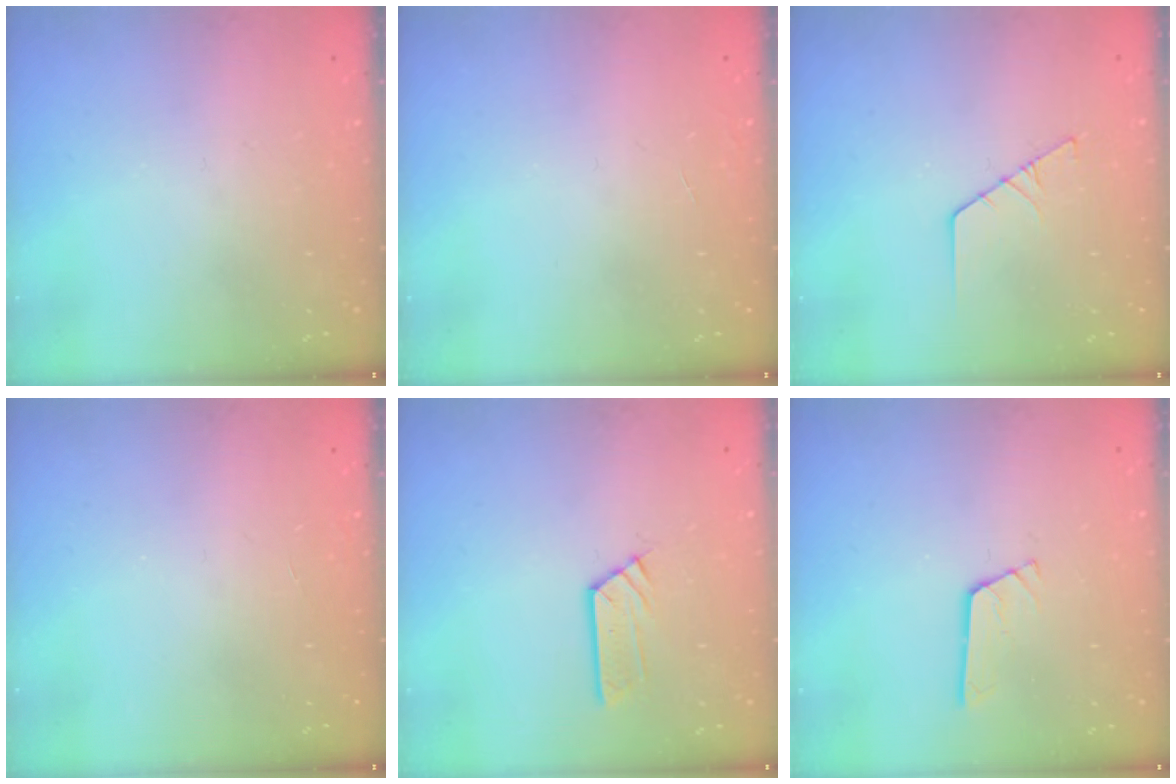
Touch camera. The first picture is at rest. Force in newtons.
{"total": 0.0}
{"total": 2.1, "press": 2.1, "slide": 0.1}
{"total": 0.0}
{"total": 4.1, "press": 4.1, "slide": 0.1}
{"total": 2.9, "press": 2.9, "slide": 0.1}